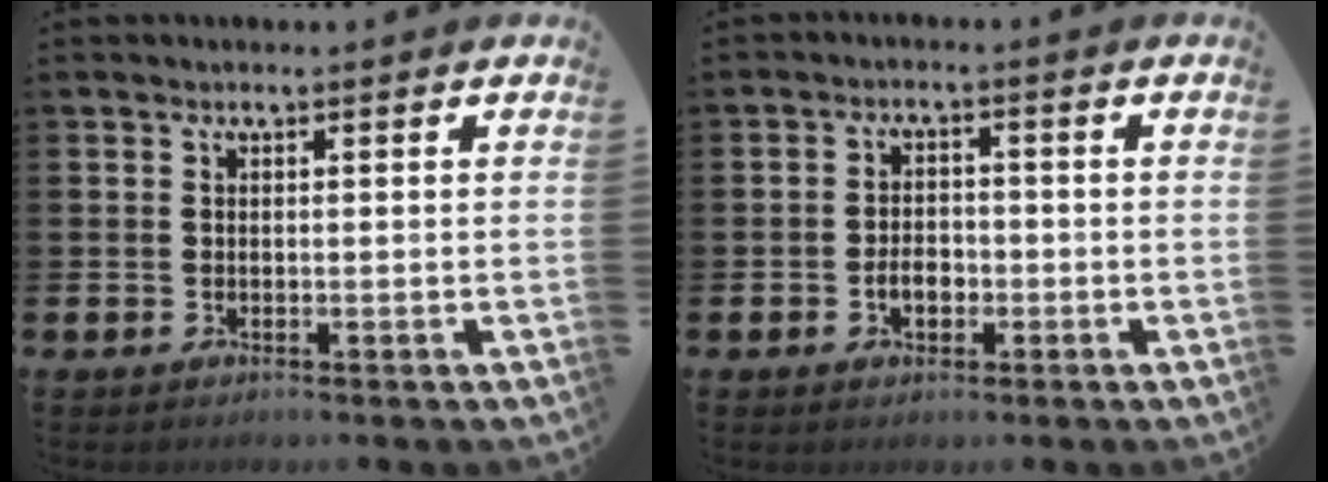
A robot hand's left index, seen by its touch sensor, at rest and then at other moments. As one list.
[{"total": 3.0, "force": [-1.1, 2.0, 2.0], "torque": [-0.031, 0.000, -0.024]}]